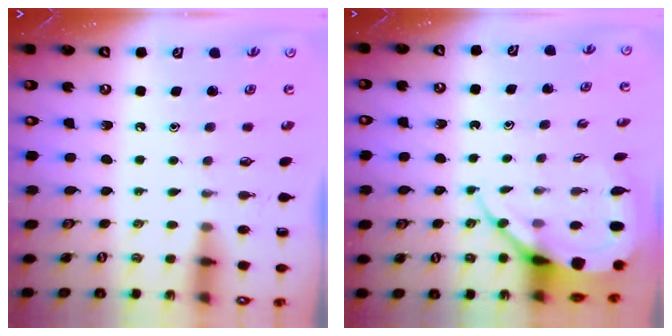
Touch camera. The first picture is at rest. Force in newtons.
{"total": 9.1, "press": 9.0, "slide": 1.1}